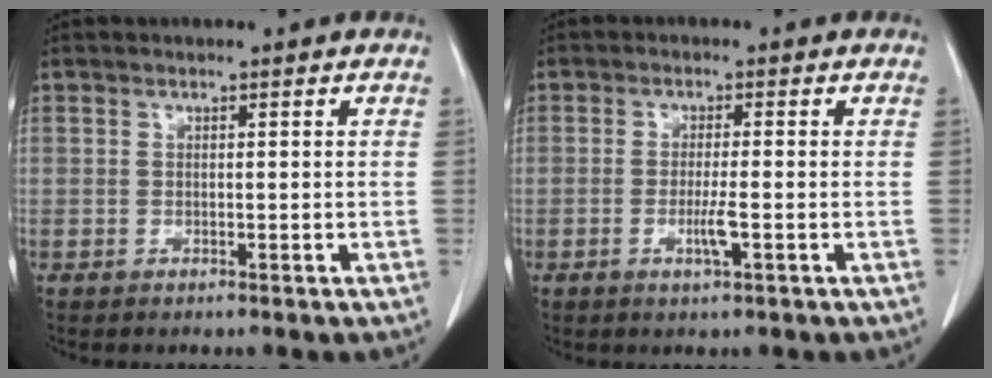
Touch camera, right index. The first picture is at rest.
{"total": 3.0, "force": [-1.0, 0.0, 2.9], "torque": [-0.057, -0.006, -0.018]}